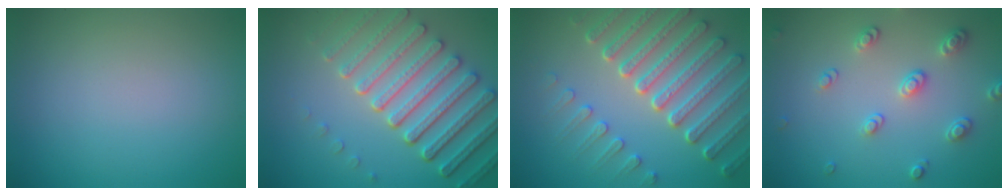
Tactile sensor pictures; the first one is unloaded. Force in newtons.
{"total": 7.3, "press": 5.5, "slide": 4.7}
{"total": 7.3, "press": 5.7, "slide": 4.6}
{"total": 2.5, "press": 2.5, "slide": 0.4}